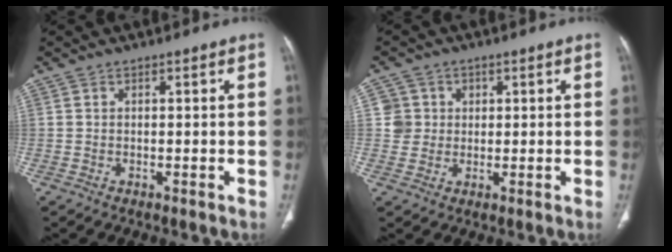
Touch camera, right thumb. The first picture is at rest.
{"total": 4.5, "force": [0.9, 4.4, 0.2], "torque": [0.030, 0.003, 0.014]}